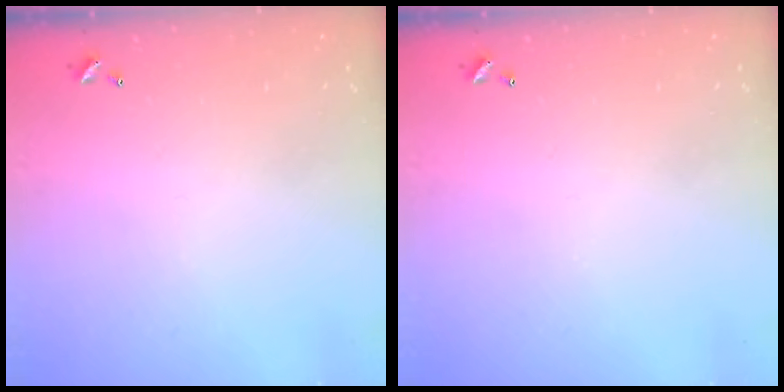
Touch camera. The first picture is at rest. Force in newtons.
{"total": 0.0}